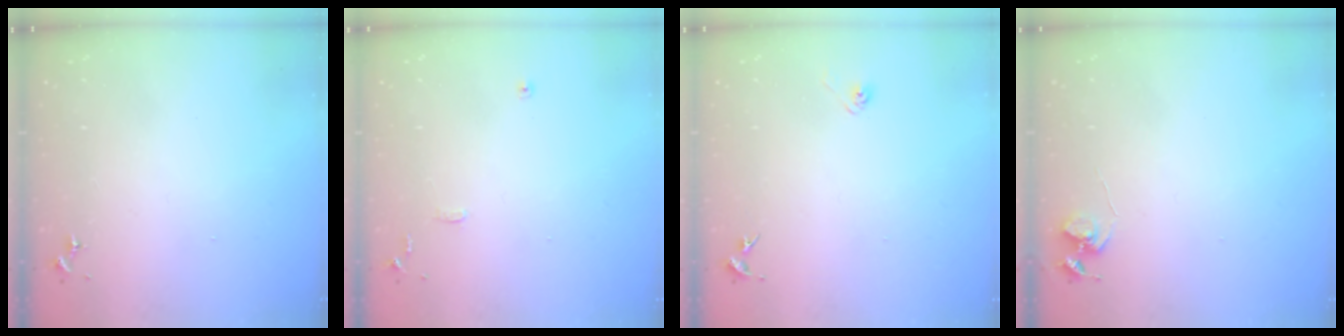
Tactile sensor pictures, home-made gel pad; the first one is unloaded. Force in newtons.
{"total": 7.3, "press": 7.3, "slide": 0.6}
{"total": 3.2, "press": 2.9, "slide": 1.4}
{"total": 5.6, "press": 5.6, "slide": 0.4}